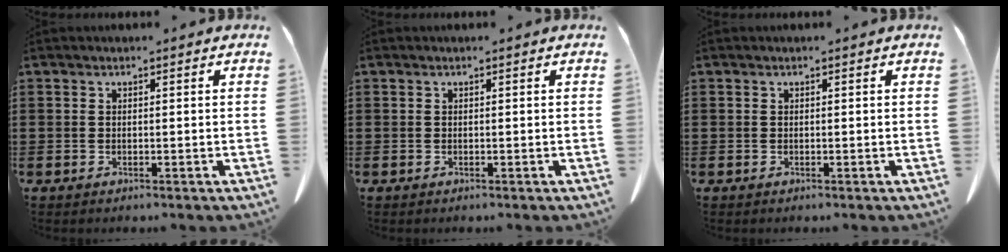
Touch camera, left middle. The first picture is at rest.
{"total": 0.0}
{"total": 0.0}